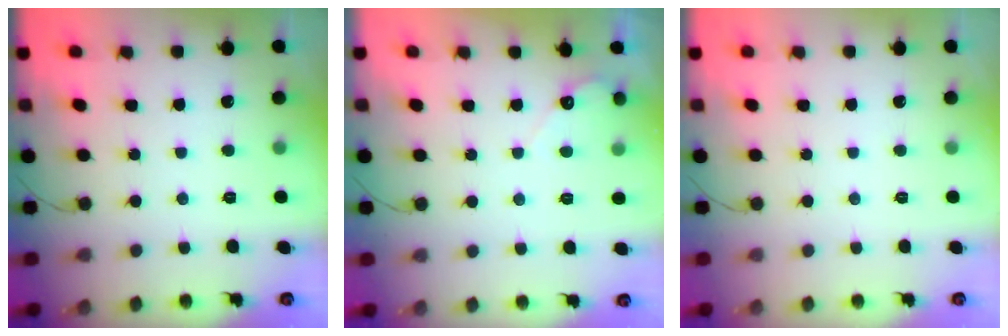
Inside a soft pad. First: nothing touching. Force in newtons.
{"total": 3.5, "press": 3.5, "slide": 0.3}
{"total": 0.0}